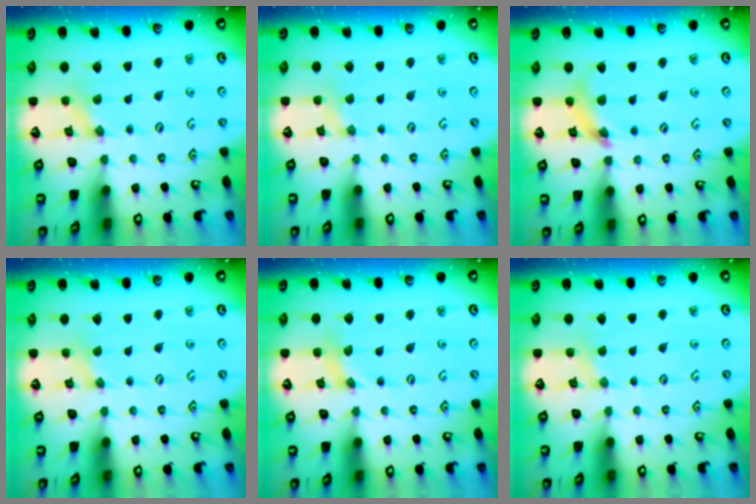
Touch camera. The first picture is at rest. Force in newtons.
{"total": 1.3, "press": 1.3, "slide": 0.3}
{"total": 9.4, "press": 9.4, "slide": 1.2}
{"total": 1.1, "press": 1.1, "slide": 0.2}
{"total": 0.8, "press": 0.8, "slide": 0.1}
{"total": 2.1, "press": 2.1, "slide": 0.3}